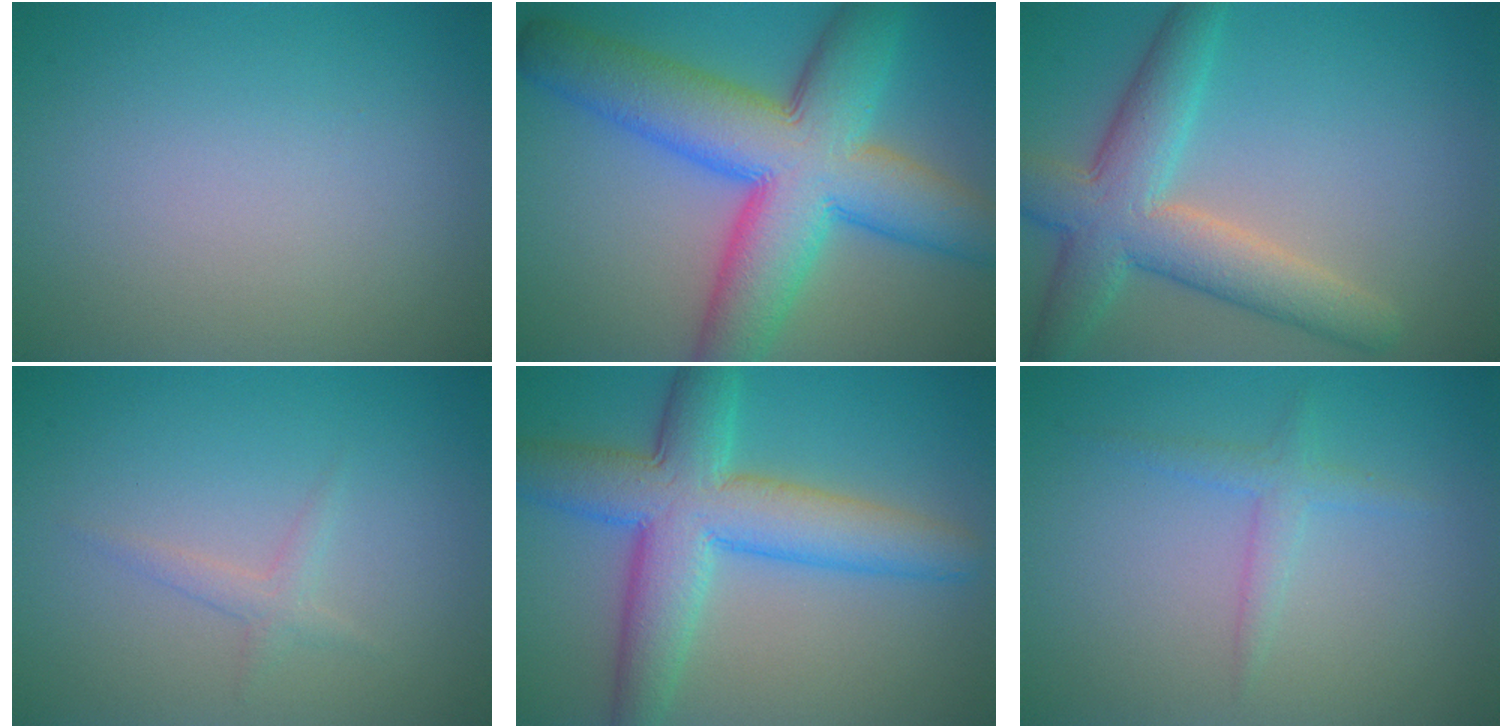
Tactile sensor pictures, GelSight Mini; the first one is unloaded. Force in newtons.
{"total": 12.8, "press": 12.8, "slide": 0.4}
{"total": 6.8, "press": 6.8, "slide": 0.3}
{"total": 1.2, "press": 1.2, "slide": 0.1}
{"total": 8.6, "press": 8.6, "slide": 0.1}
{"total": 1.6, "press": 1.6, "slide": 0.1}